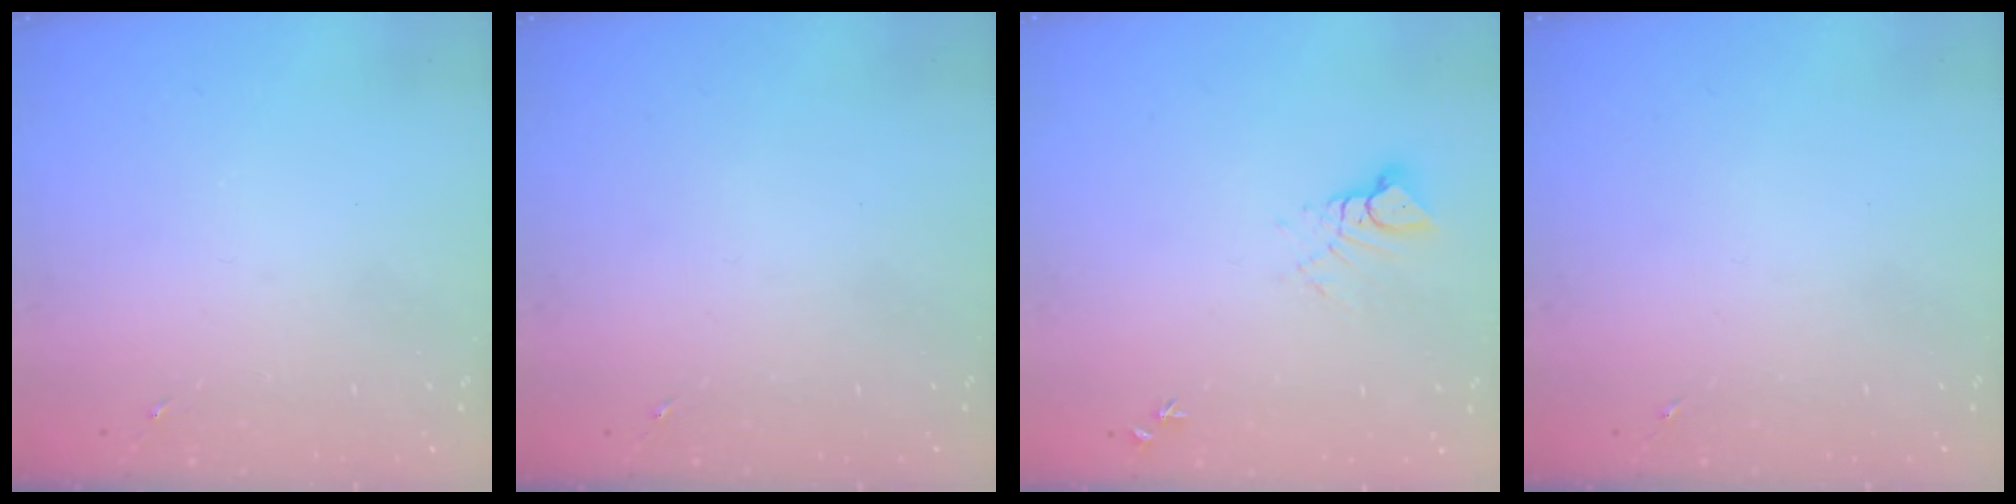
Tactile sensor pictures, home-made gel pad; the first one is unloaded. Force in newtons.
{"total": 0.0}
{"total": 4.4, "press": 4.4, "slide": 0.1}
{"total": 0.0}